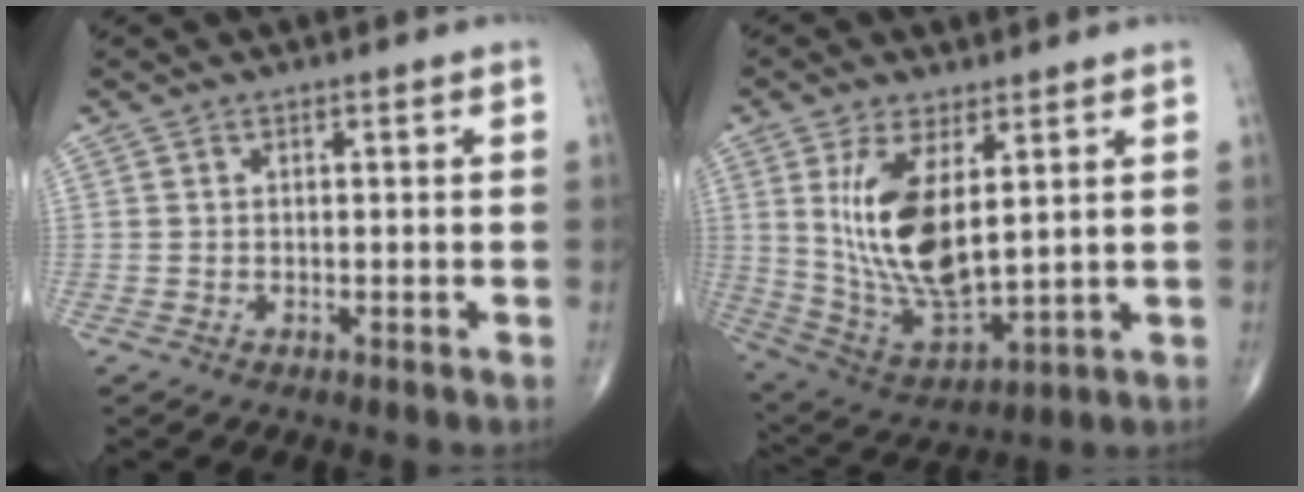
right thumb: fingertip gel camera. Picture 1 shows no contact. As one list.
[{"total": 15.4, "force": [3.7, 6.7, 13.3], "torque": [-0.254, -0.026, 0.092]}]